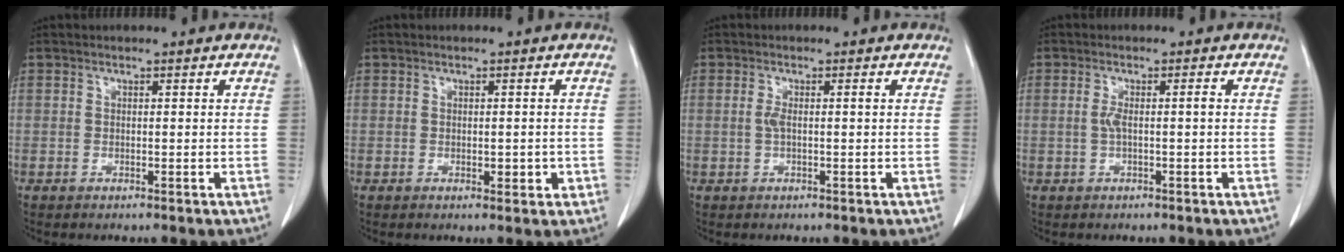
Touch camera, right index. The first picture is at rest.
{"total": 2.1, "force": [-0.5, 1.1, 1.7], "torque": [-0.020, 0.000, -0.003]}
{"total": 1.7, "force": [-0.1, 0.2, 1.7], "torque": [-0.037, 0.002, -0.001]}
{"total": 2.2, "force": [-0.2, 0.1, 2.2], "torque": [-0.045, 0.005, -0.002]}